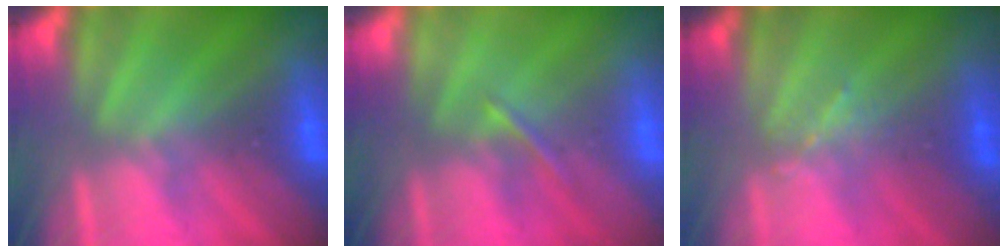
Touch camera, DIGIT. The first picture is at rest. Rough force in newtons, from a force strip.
{"total": 1.4}
{"total": 1.1}